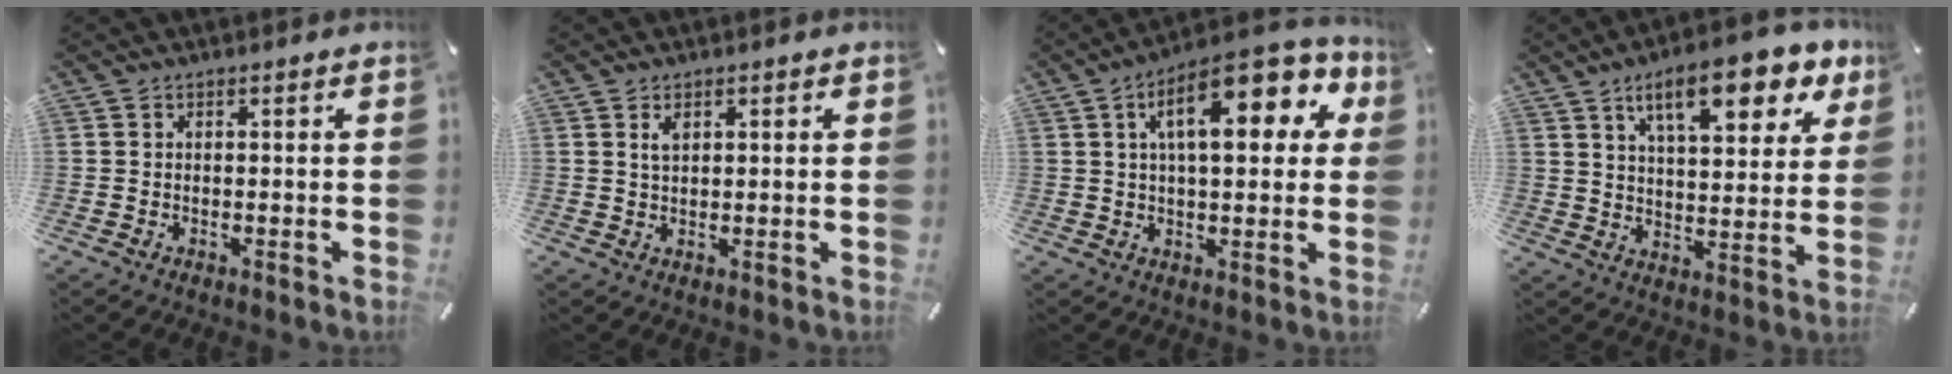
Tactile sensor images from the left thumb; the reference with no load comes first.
{"total": 2.3, "force": [1.1, 1.3, 1.6], "torque": [-0.027, -0.003, 0.019]}
{"total": 17.2, "force": [6.6, 7.2, 14.1], "torque": [-0.219, -0.009, 0.103]}
{"total": 15.8, "force": [9.7, 6.1, 10.9], "torque": [-0.162, -0.038, 0.157]}